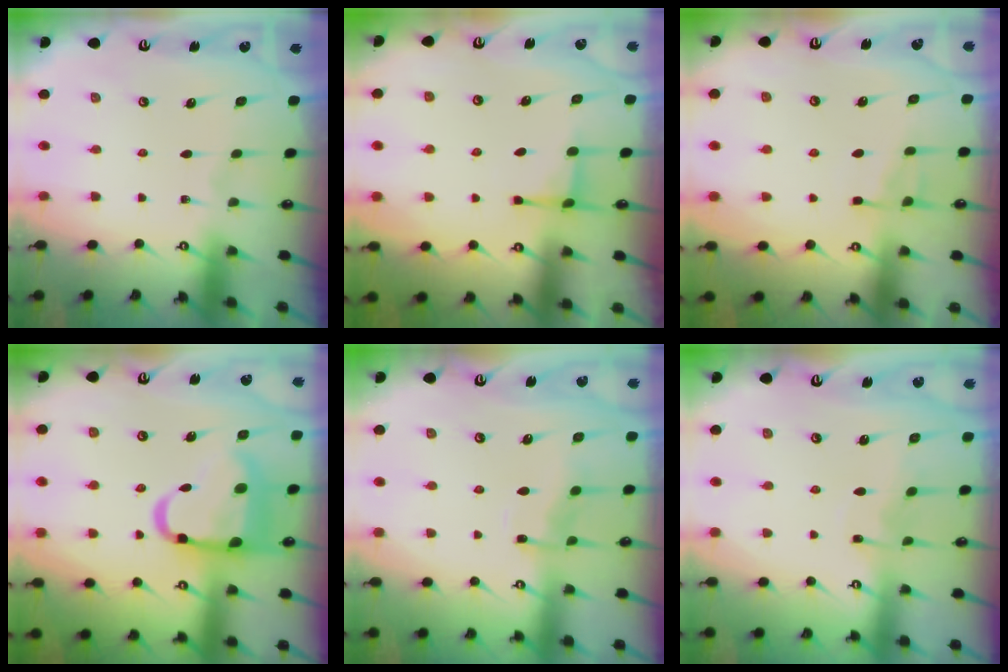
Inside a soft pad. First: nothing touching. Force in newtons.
{"total": 2.6, "press": 2.6, "slide": 0.7}
{"total": 5.9, "press": 5.9, "slide": 0.2}
{"total": 15.8, "press": 15.7, "slide": 1.9}
{"total": 6.8, "press": 6.7, "slide": 0.7}
{"total": 3.4, "press": 3.4, "slide": 0.3}